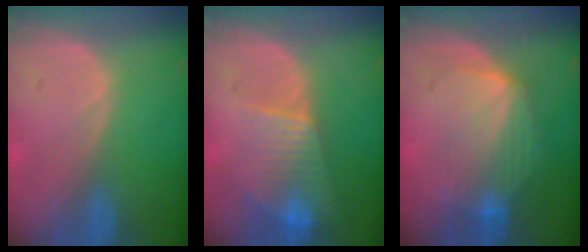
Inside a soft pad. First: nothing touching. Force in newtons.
{"total": 7.9, "press": 6.9, "slide": 3.8}
{"total": 7.4, "press": 7.3, "slide": 1.3}